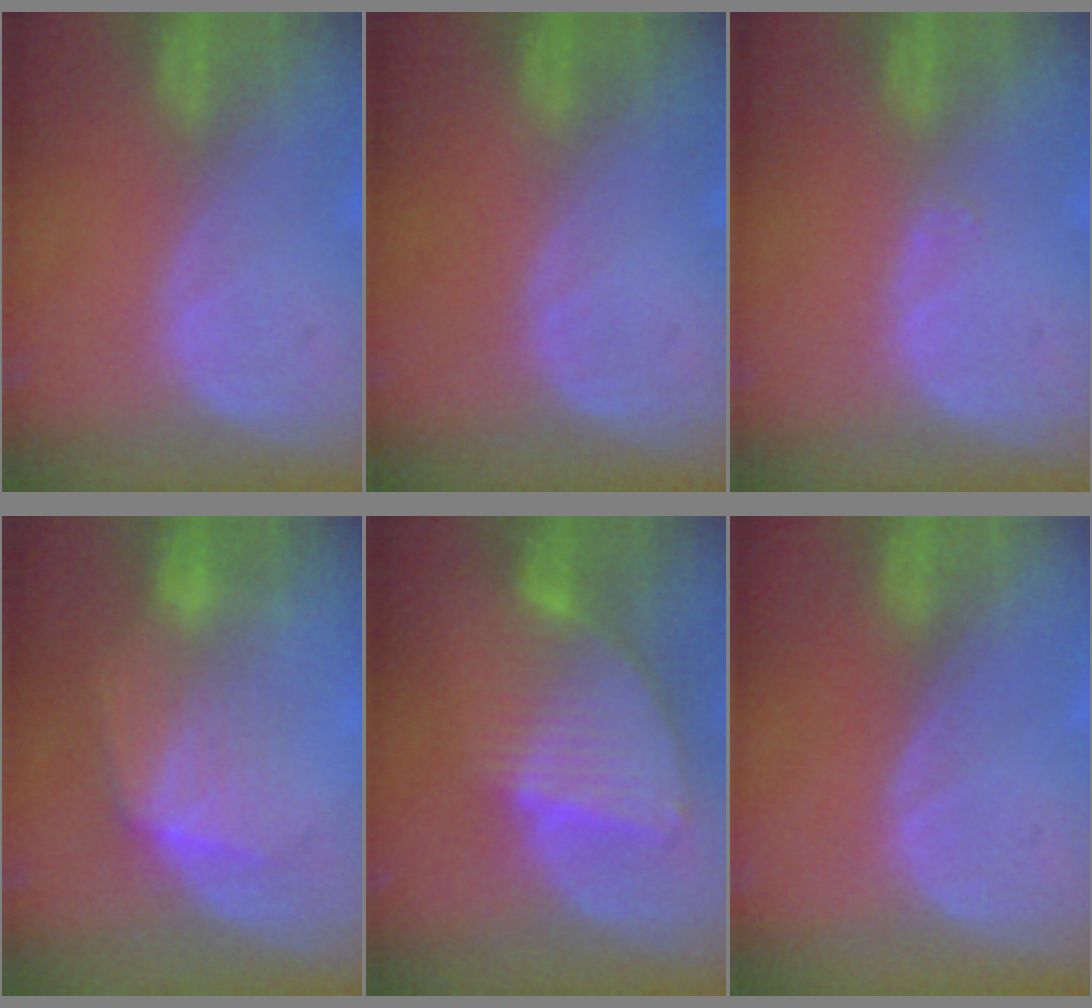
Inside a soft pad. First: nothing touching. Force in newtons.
{"total": 0.0}
{"total": 0.6, "press": 0.5, "slide": 0.4}
{"total": 7.2, "press": 6.7, "slide": 2.6}
{"total": 8.6, "press": 7.5, "slide": 4.2}
{"total": 0.0}